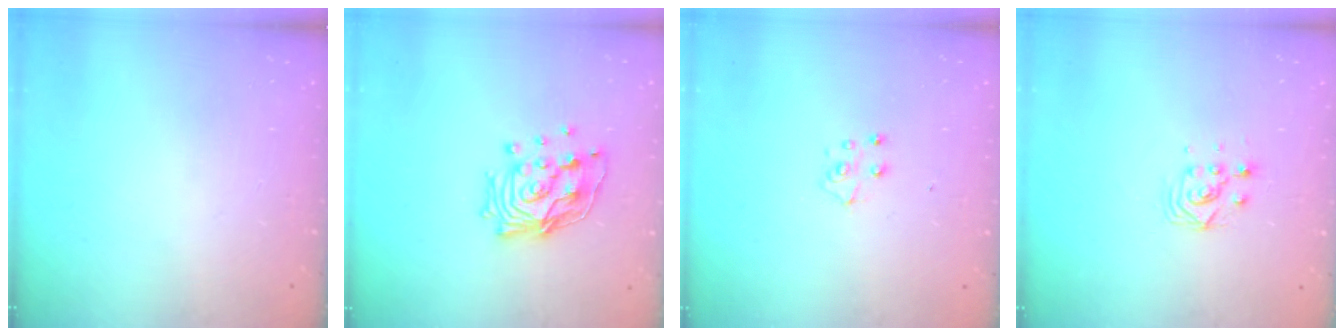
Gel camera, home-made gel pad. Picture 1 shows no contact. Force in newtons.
{"total": 14.9, "press": 14.8, "slide": 1.4}
{"total": 5.7, "press": 5.7, "slide": 0.5}
{"total": 4.6, "press": 4.6, "slide": 0.2}